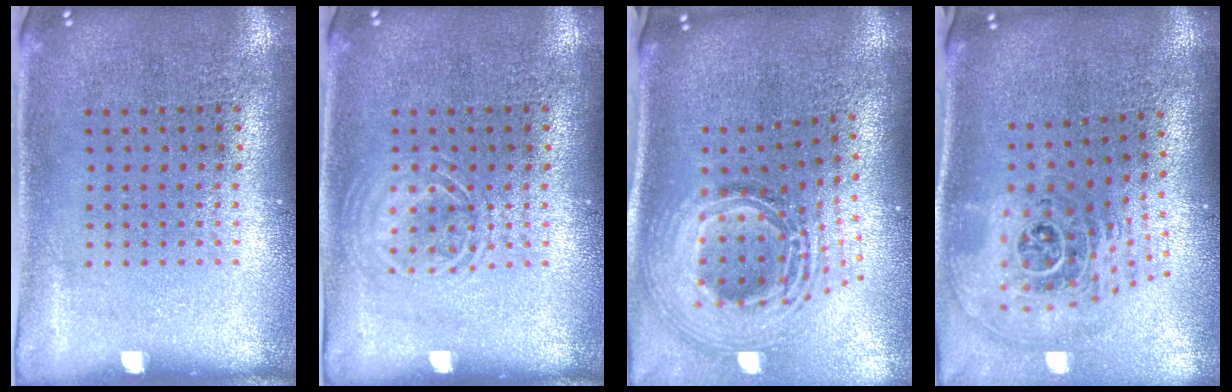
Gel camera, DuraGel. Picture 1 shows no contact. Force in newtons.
{"total": 1.8, "press": 1.8, "slide": 0.3}
{"total": 3.0, "press": 2.0, "slide": 2.2}
{"total": 2.2, "press": 1.6, "slide": 1.5}